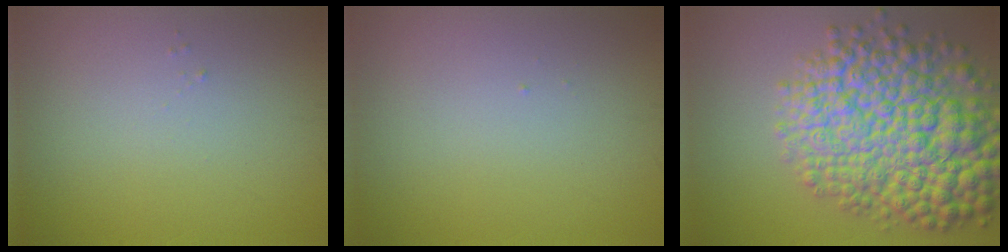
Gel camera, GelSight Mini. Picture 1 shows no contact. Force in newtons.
{"total": 0.0}
{"total": 12.5, "press": 12.5, "slide": 0.3}